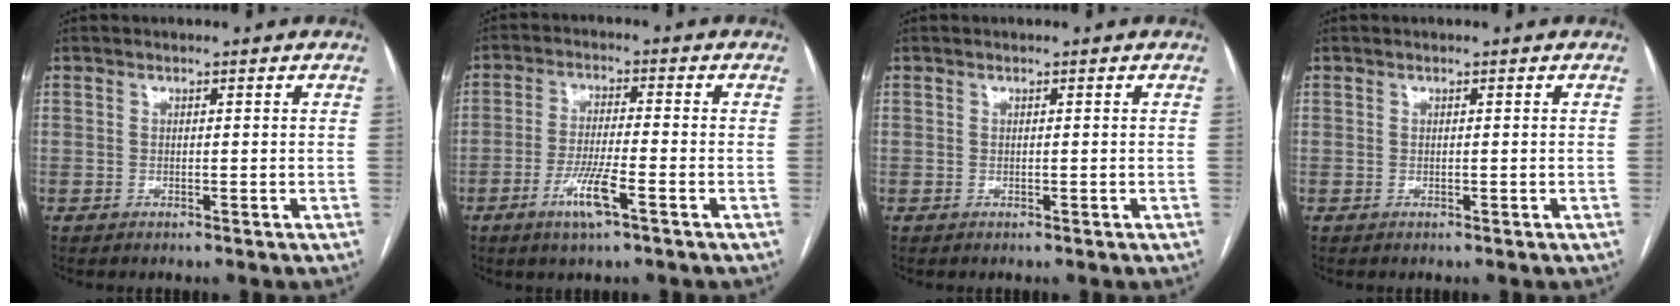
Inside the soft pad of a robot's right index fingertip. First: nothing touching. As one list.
[{"total": 6.5, "force": [-3.3, 0.3, 5.7], "torque": [-0.109, -0.010, -0.061]}, {"total": 0.0}, {"total": 0.0}]